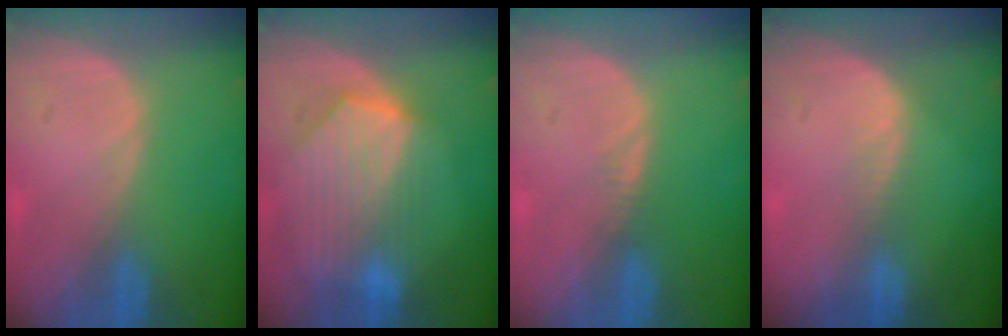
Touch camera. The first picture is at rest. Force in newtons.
{"total": 9.3, "press": 8.2, "slide": 4.3}
{"total": 0.8, "press": 0.8, "slide": 0.1}
{"total": 1.5, "press": 1.0, "slide": 1.1}